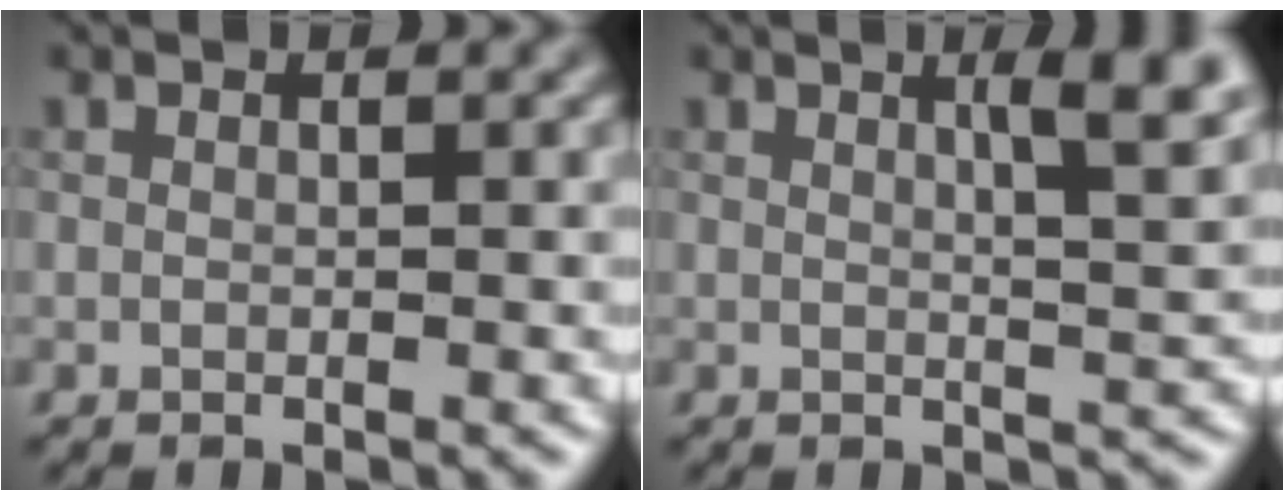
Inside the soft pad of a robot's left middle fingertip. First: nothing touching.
{"total": 5.4, "force": [2.2, 1.3, 4.7], "torque": [-0.049, 0.007, 0.027]}